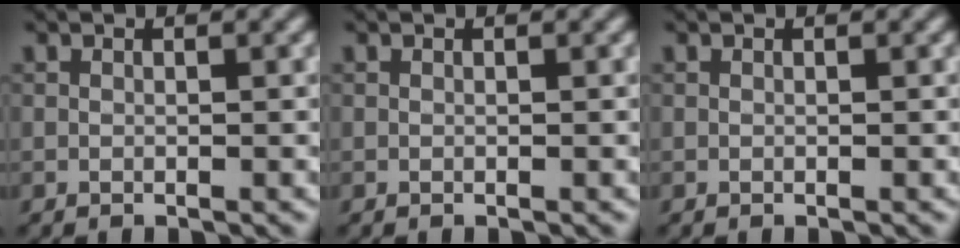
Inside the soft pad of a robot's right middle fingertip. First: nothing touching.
{"total": 0.0}
{"total": 0.0}